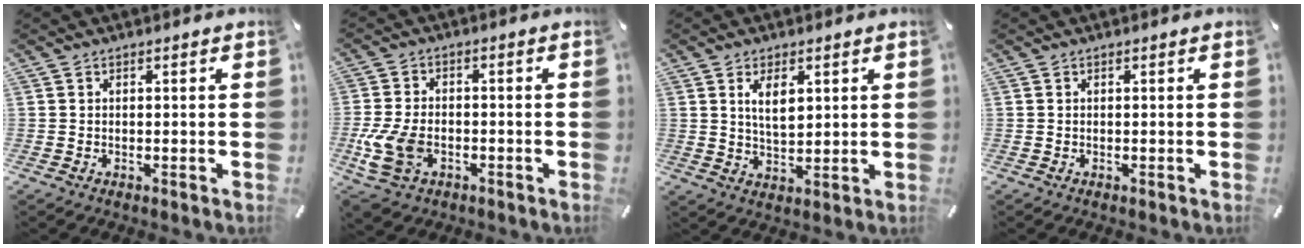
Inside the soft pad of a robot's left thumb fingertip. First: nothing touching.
{"total": 10.7, "force": [-3.4, 7.4, 6.9], "torque": [-0.160, 0.005, -0.057]}
{"total": 6.0, "force": [2.3, 3.1, 4.6], "torque": [-0.076, -0.008, 0.038]}
{"total": 0.0}